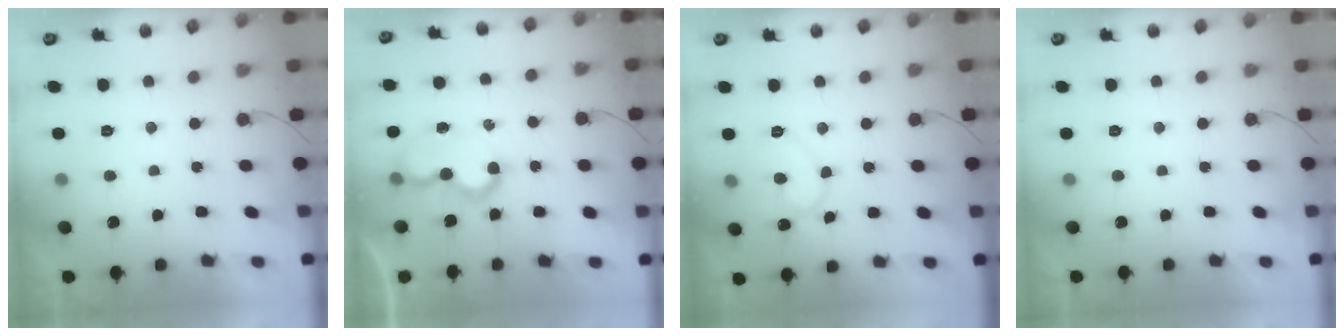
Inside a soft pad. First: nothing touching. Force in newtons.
{"total": 8.0, "press": 8.0, "slide": 0.8}
{"total": 9.5, "press": 9.4, "slide": 0.7}
{"total": 1.9, "press": 1.9, "slide": 0.1}